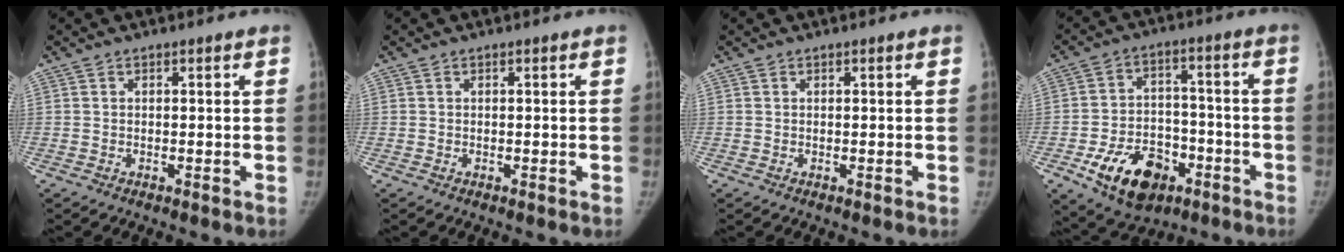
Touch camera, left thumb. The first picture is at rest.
{"total": 0.0}
{"total": 0.0}
{"total": 15.0, "force": [-7.3, 9.8, 8.7], "torque": [-0.110, 0.039, -0.108]}